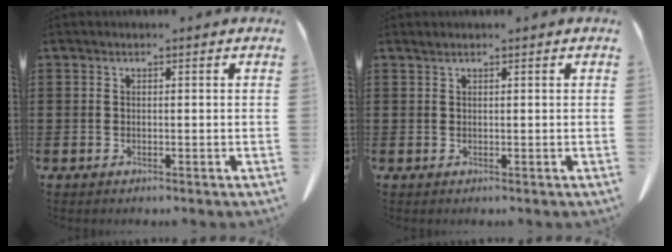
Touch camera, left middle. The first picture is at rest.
{"total": 0.6, "force": [0.5, 0.0, 0.3], "torque": [-0.008, 0.000, 0.010]}